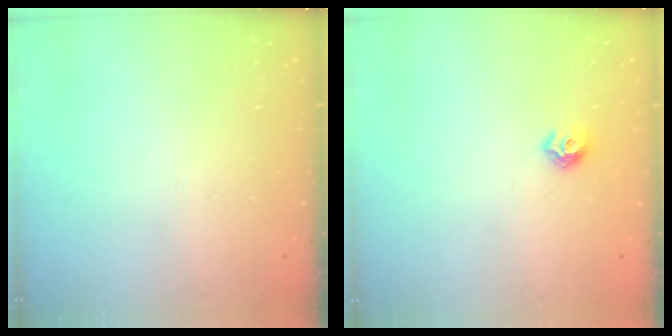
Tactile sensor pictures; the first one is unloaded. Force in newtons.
{"total": 6.9, "press": 6.8, "slide": 0.9}